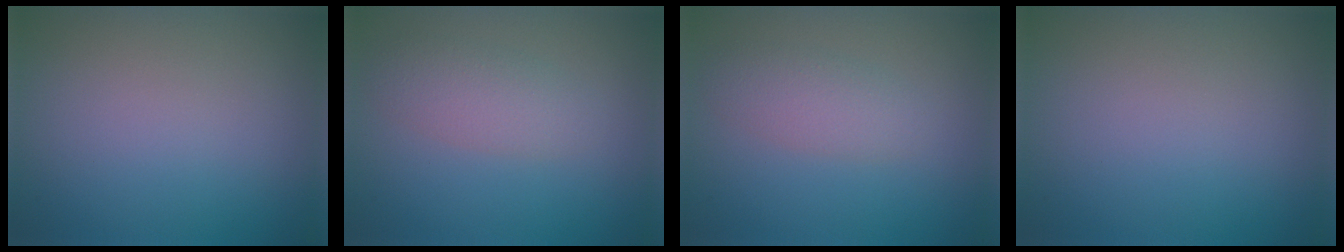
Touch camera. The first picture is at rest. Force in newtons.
{"total": 2.7, "press": 2.7, "slide": 0.0}
{"total": 2.5, "press": 2.5, "slide": 0.1}
{"total": 0.0}